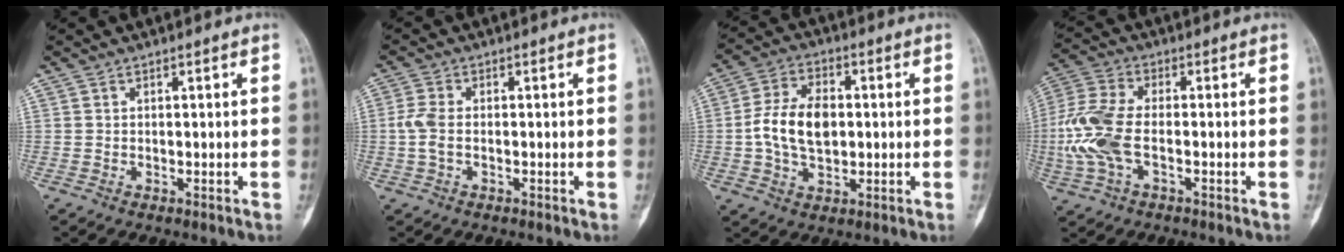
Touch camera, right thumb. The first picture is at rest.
{"total": 3.8, "force": [-0.3, 2.2, 3.1], "torque": [-0.082, 0.006, -0.011]}
{"total": 11.3, "force": [-0.1, 7.2, 8.7], "torque": [-0.152, 0.014, -0.003]}
{"total": 11.5, "force": [-1.8, 5.9, 9.7], "torque": [-0.235, 0.018, -0.037]}